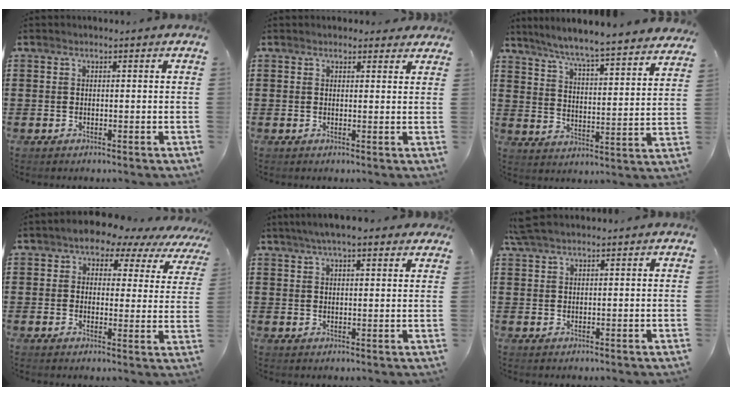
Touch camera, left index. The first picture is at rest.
{"total": 1.7, "force": [1.6, 0.6, 0.2], "torque": [-0.001, 0.002, 0.029]}
{"total": 5.7, "force": [5.3, -0.8, 1.9], "torque": [-0.062, -0.045, 0.084]}
{"total": 4.6, "force": [4.0, 1.9, 1.2], "torque": [-0.041, -0.020, 0.064]}
{"total": 4.9, "force": [3.9, 0.8, 3.0], "torque": [-0.065, 0.001, 0.069]}
{"total": 3.1, "force": [2.6, 0.6, 1.5], "torque": [-0.035, 0.004, 0.051]}